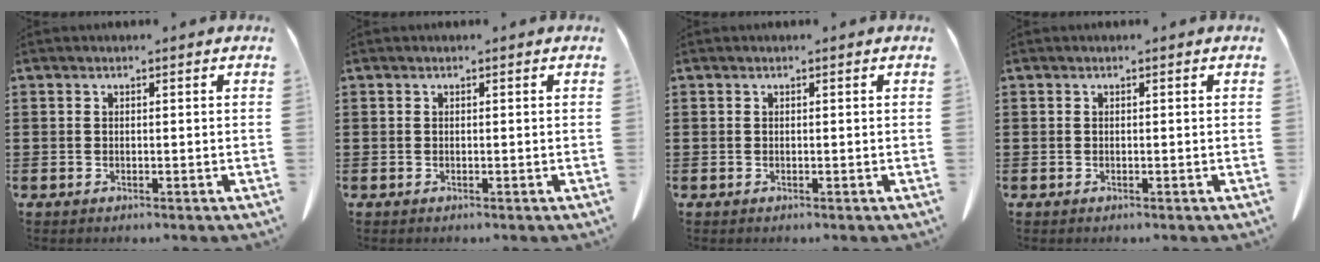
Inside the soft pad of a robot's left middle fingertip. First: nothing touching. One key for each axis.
{"total": 0.0}
{"total": 0.0}
{"total": 0.0}